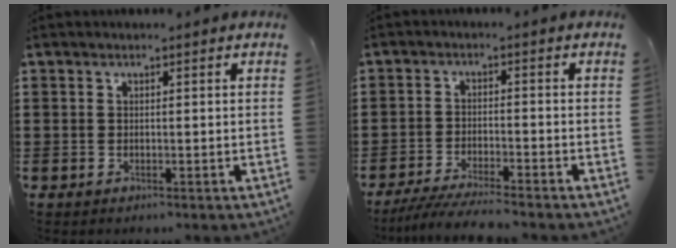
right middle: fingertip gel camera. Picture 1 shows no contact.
{"total": 4.7, "force": [-4.4, -0.1, 1.6], "torque": [-0.042, -0.017, -0.087]}